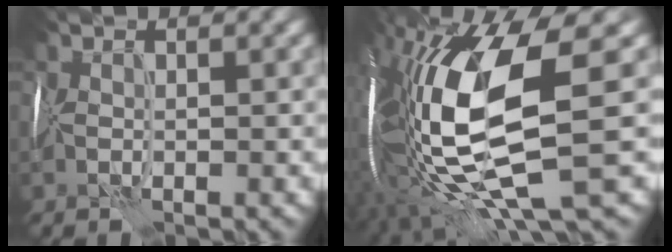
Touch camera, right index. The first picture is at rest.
{"total": 16.7, "force": [-1.3, 5.2, 15.8], "torque": [-0.329, -0.022, -0.003]}